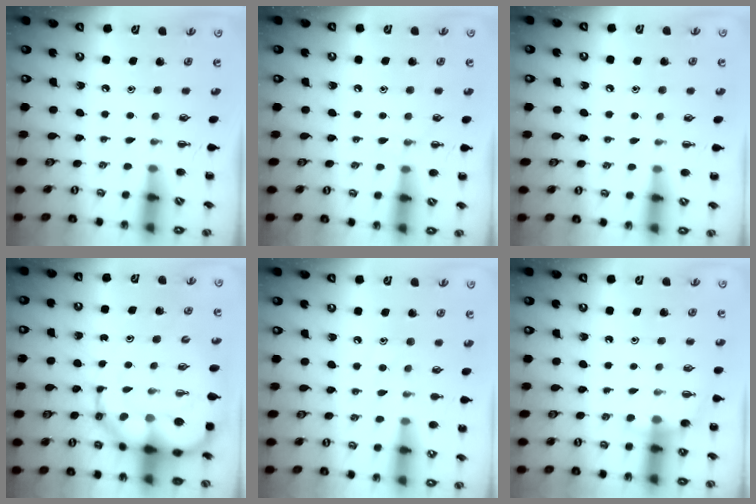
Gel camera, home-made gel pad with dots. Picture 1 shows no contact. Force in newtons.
{"total": 4.6, "press": 4.3, "slide": 1.5}
{"total": 5.1, "press": 4.9, "slide": 1.4}
{"total": 12.5, "press": 12.0, "slide": 3.5}
{"total": 8.2, "press": 8.1, "slide": 1.2}
{"total": 5.9, "press": 5.7, "slide": 1.5}